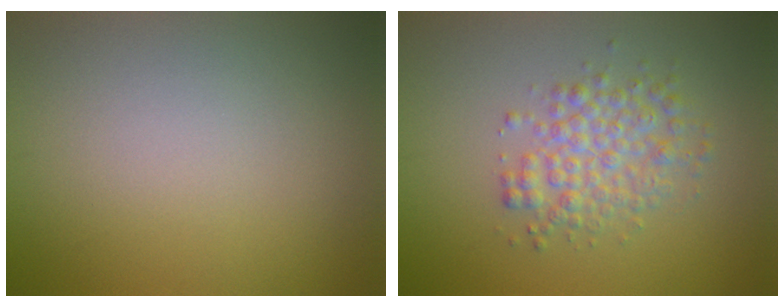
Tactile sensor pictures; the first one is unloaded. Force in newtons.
{"total": 3.5, "press": 3.5, "slide": 0.1}